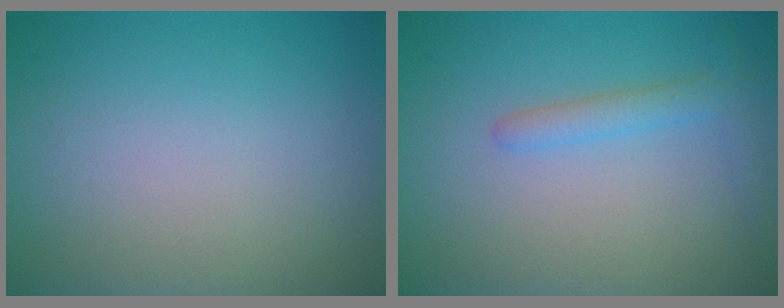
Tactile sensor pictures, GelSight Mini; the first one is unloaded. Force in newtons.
{"total": 2.0, "press": 2.0, "slide": 0.2}